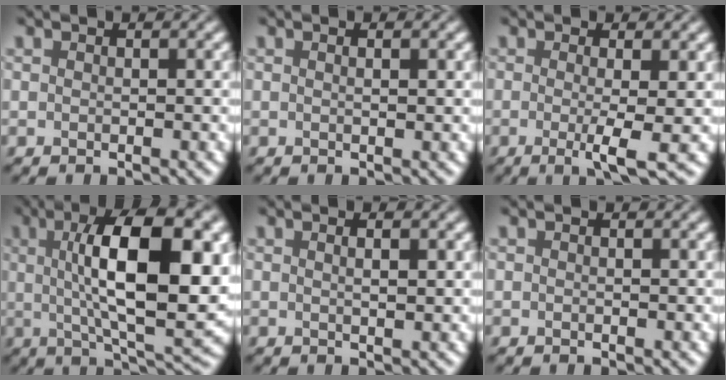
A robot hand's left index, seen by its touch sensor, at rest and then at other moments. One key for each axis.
{"total": 0.8, "fx": 0.3, "fy": 0.1, "fz": 0.8, "tx": -0.013, "ty": 0.003, "tz": 0.002}
{"total": 3.2, "fx": -0.6, "fy": 0.3, "fz": 3.1, "tx": -0.053, "ty": -0.008, "tz": -0.015}
{"total": 13.7, "fx": 1.8, "fy": 4.5, "fz": 12.8, "tx": -0.179, "ty": 0.006, "tz": 0.020}
{"total": 2.0, "fx": 0.7, "fy": 0.5, "fz": 1.8, "tx": -0.015, "ty": 0.003, "tz": 0.002}
{"total": 0.0}